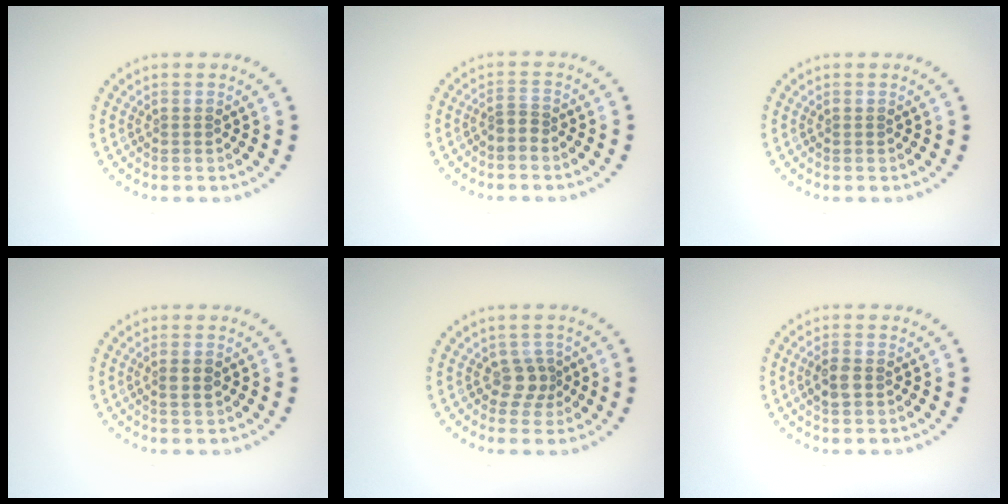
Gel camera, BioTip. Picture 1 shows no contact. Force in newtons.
{"total": 1.1, "press": 0.7, "slide": 0.9}
{"total": 0.0}
{"total": 1.3, "press": 1.3, "slide": 0.4}
{"total": 2.2, "press": 1.6, "slide": 1.4}
{"total": 1.9, "press": 1.9, "slide": 0.3}